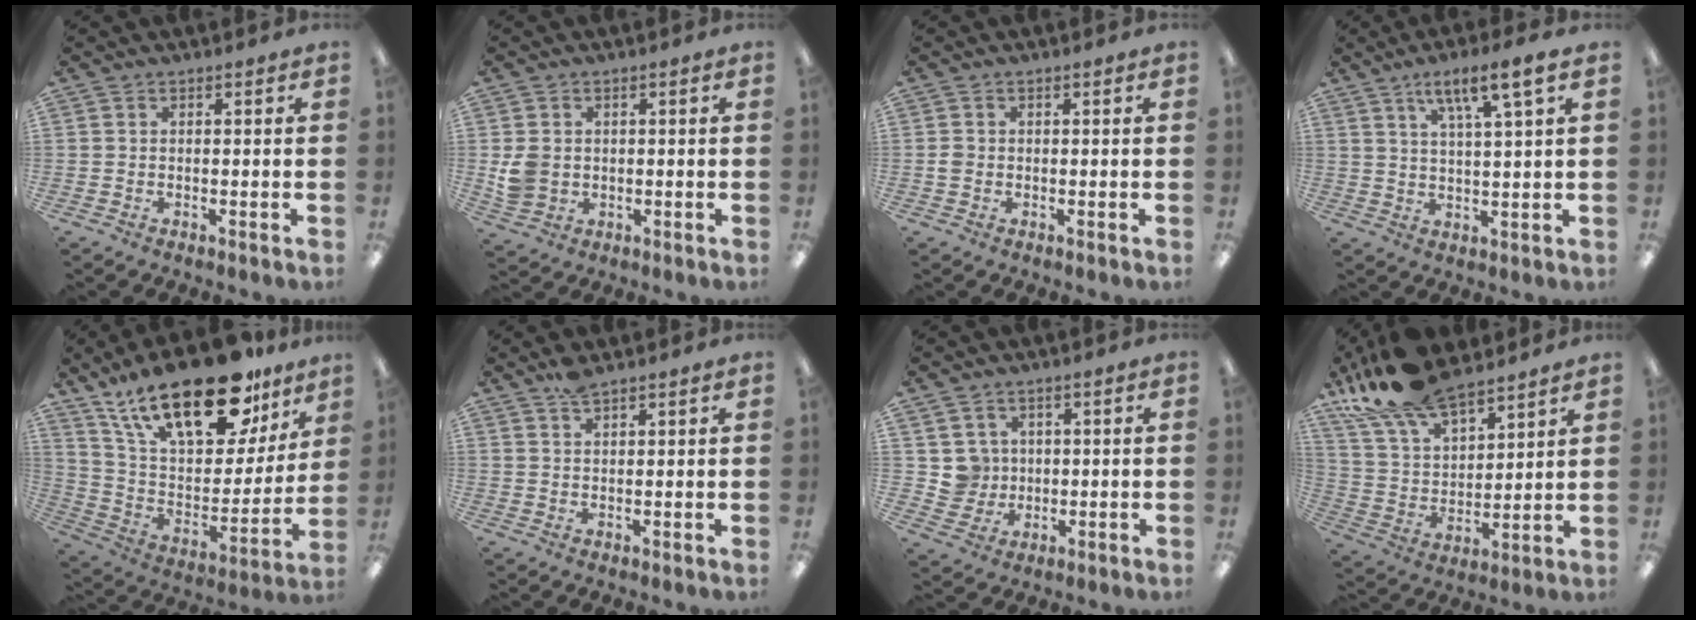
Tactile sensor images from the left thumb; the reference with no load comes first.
{"total": 4.6, "force": [0.6, 4.0, 2.2], "torque": [-0.034, 0.007, 0.015]}
{"total": 1.2, "force": [-0.1, 1.0, 0.6], "torque": [-0.011, 0.003, -0.003]}
{"total": 7.7, "force": [5.1, 0.5, 5.7], "torque": [-0.100, -0.021, 0.080]}
{"total": 26.5, "force": [18.1, 10.6, 16.3], "torque": [-0.281, -0.106, 0.310]}
{"total": 2.9, "force": [2.4, 0.6, 1.5], "torque": [-0.035, -0.001, 0.043]}
{"total": 5.4, "force": [1.7, 5.1, -0.2], "torque": [0.003, -0.002, 0.032]}
{"total": 18.6, "force": [15.0, 7.0, 8.3], "torque": [-0.182, -0.079, 0.276]}